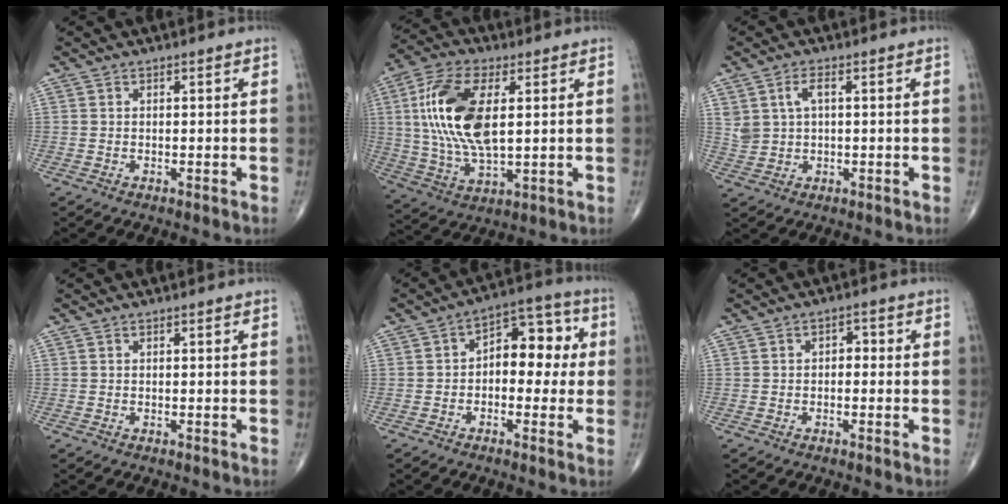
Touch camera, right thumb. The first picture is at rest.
{"total": 17.2, "force": [3.0, 8.0, 14.9], "torque": [-0.305, -0.004, 0.059]}
{"total": 4.7, "force": [1.5, 2.7, 3.5], "torque": [-0.069, 0.000, 0.033]}
{"total": 0.0}
{"total": 10.4, "force": [0.4, 6.5, 8.1], "torque": [-0.072, 0.036, -0.006]}
{"total": 2.1, "force": [-0.1, 1.4, 1.5], "torque": [-0.008, 0.011, -0.011]}